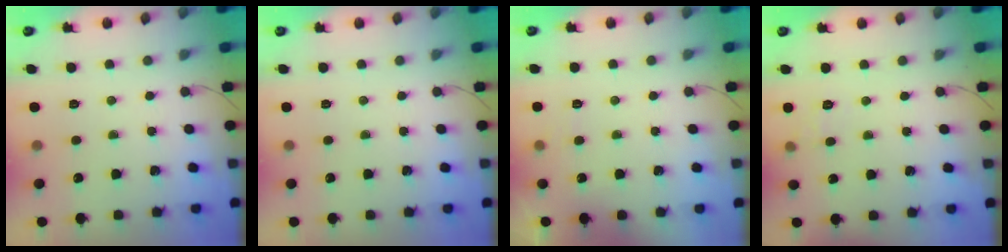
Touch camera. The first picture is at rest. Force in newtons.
{"total": 0.0}
{"total": 3.0, "press": 2.6, "slide": 1.6}
{"total": 5.2, "press": 5.0, "slide": 1.2}